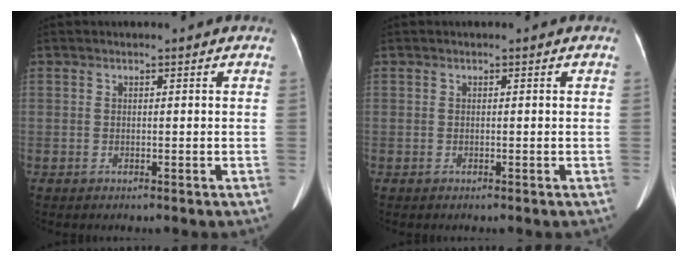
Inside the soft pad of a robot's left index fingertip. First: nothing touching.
{"total": 0.0}